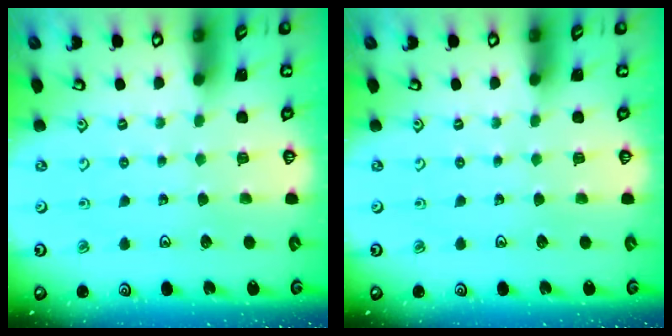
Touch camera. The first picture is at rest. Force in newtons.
{"total": 0.0}